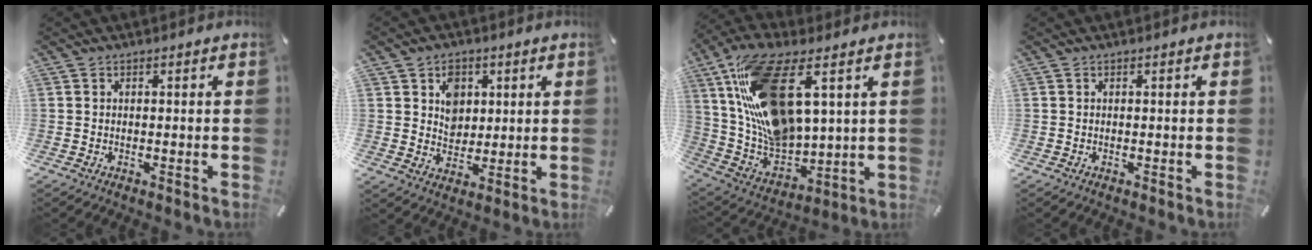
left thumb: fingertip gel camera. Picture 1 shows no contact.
{"total": 6.4, "force": [2.1, 5.6, 2.4], "torque": [-0.025, -0.003, 0.032]}
{"total": 20.7, "force": [8.8, 10.2, 15.7], "torque": [-0.335, -0.034, 0.156]}
{"total": 0.0}